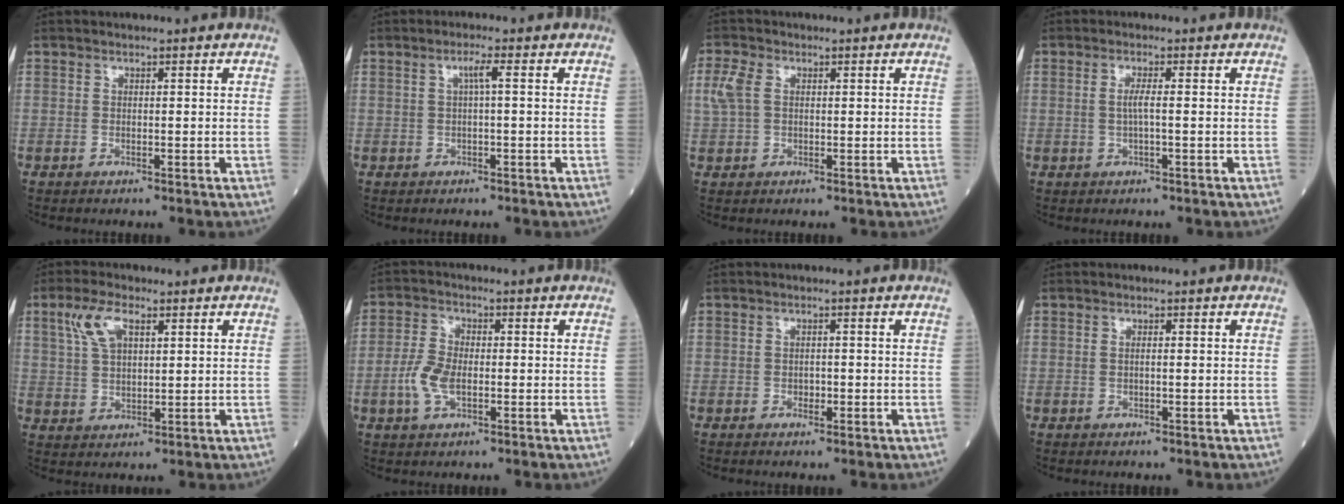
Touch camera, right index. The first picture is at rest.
{"total": 2.0, "force": [0.4, -0.1, 2.0], "torque": [-0.037, 0.004, 0.006]}
{"total": 3.3, "force": [0.7, 2.2, 2.5], "torque": [-0.081, 0.013, 0.013]}
{"total": 1.9, "force": [0.0, -0.1, 1.9], "torque": [-0.039, 0.001, -0.002]}
{"total": 6.4, "force": [3.0, 2.6, 5.1], "torque": [-0.113, 0.015, 0.063]}
{"total": 5.4, "force": [-1.4, 2.8, 4.5], "torque": [-0.108, 0.006, -0.030]}
{"total": 1.1, "force": [-0.4, 0.8, 0.7], "torque": [-0.008, 0.003, -0.005]}
{"total": 0.5, "force": [0.0, 0.0, 0.5], "torque": [-0.012, 0.000, 0.000]}